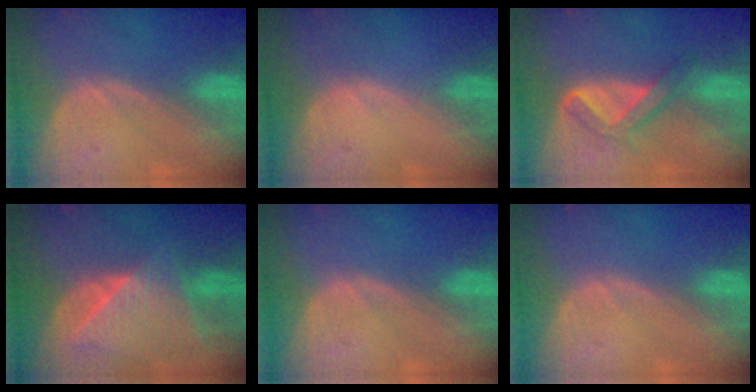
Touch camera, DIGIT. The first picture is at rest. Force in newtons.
{"total": 0.0}
{"total": 4.8, "press": 4.8, "slide": 0.9}
{"total": 9.2, "press": 8.2, "slide": 4.0}
{"total": 0.0}
{"total": 0.0}